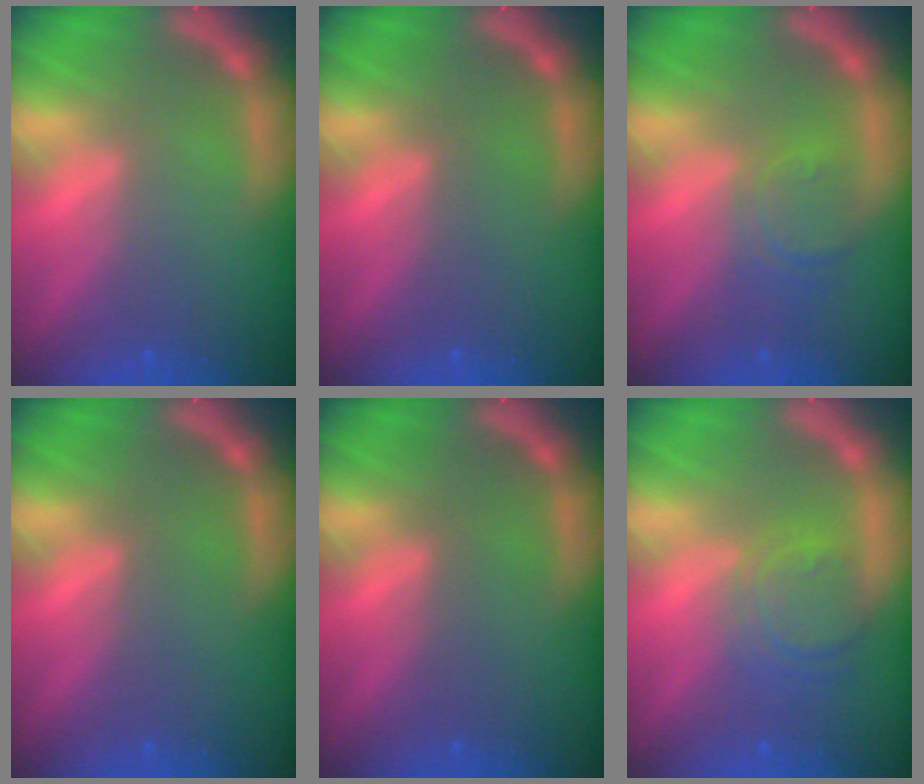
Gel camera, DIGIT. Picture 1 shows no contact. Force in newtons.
{"total": 0.0}
{"total": 3.0}
{"total": 0.0}
{"total": 0.0}
{"total": 4.5}